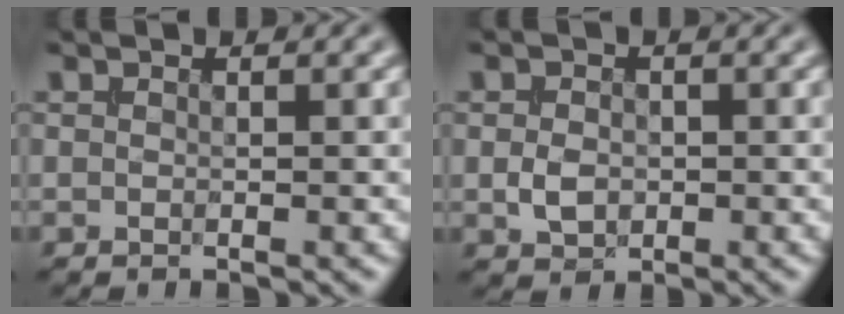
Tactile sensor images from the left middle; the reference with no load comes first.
{"total": 2.1, "force": [-0.3, 1.7, 1.2], "torque": [-0.024, -0.004, -0.009]}